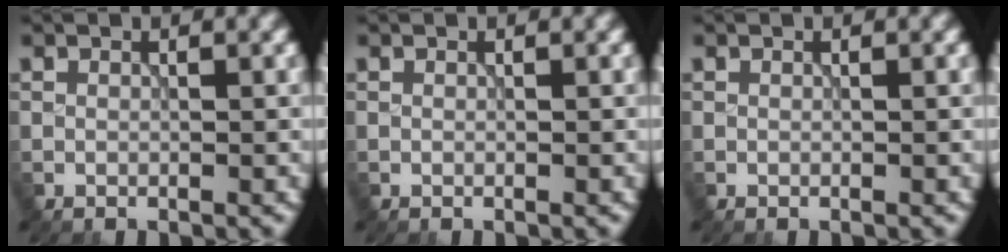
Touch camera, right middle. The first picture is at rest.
{"total": 0.0}
{"total": 0.0}